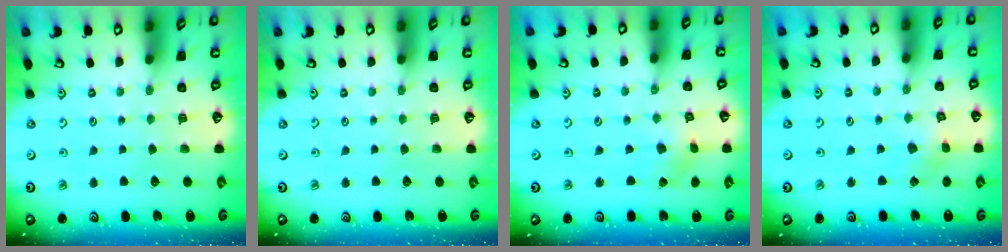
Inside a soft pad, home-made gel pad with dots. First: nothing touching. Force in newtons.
{"total": 0.0}
{"total": 1.7, "press": 1.7, "slide": 0.3}
{"total": 3.0, "press": 3.0, "slide": 0.4}